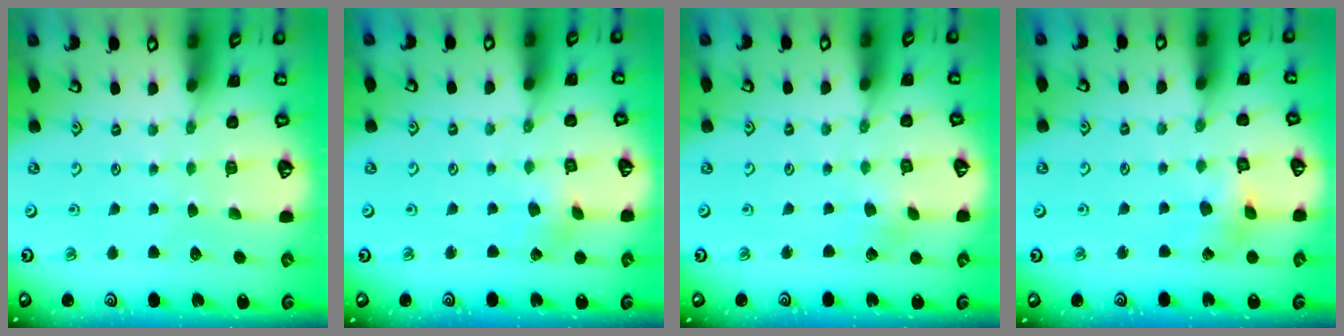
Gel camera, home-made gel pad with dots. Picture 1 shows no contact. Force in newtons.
{"total": 2.0, "press": 2.0, "slide": 0.1}
{"total": 1.5, "press": 1.5, "slide": 0.2}
{"total": 4.6, "press": 4.6, "slide": 0.5}